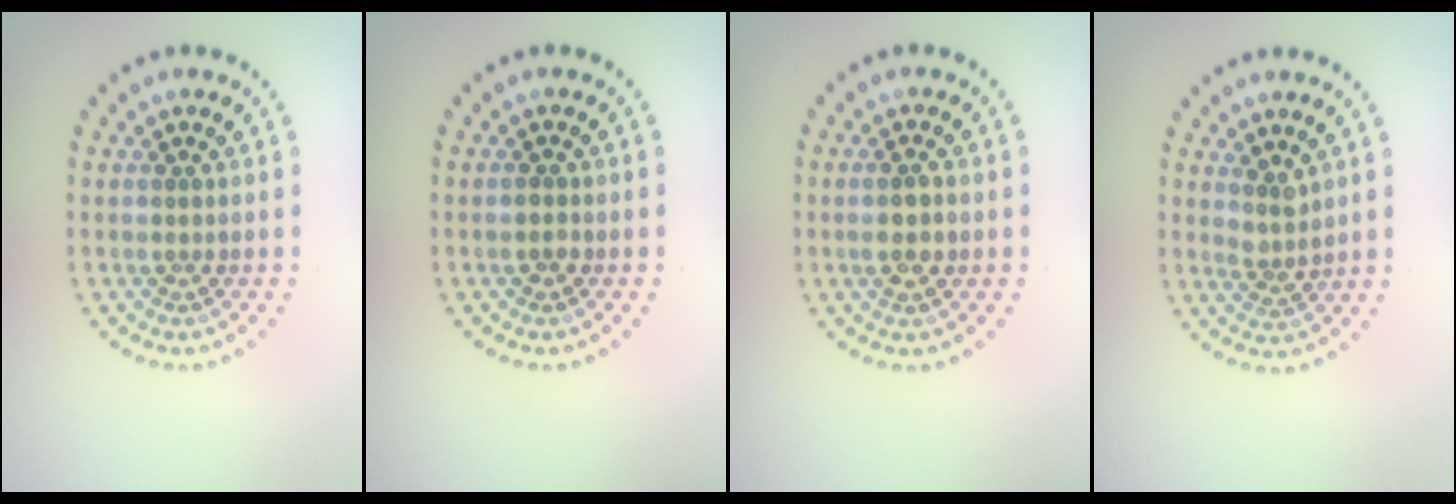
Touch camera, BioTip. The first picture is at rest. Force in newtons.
{"total": 0.9, "press": 0.8, "slide": 0.1}
{"total": 2.1, "press": 2.1, "slide": 0.5}
{"total": 1.8, "press": 1.3, "slide": 1.3}